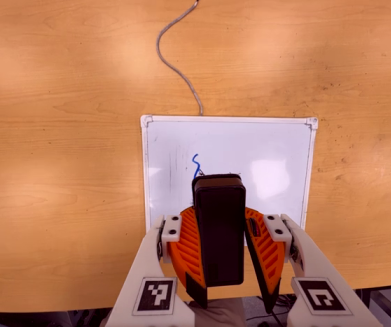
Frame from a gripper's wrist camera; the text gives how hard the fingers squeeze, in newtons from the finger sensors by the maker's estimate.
{"total": 9.2, "left": 9.5, "right": 8.8}